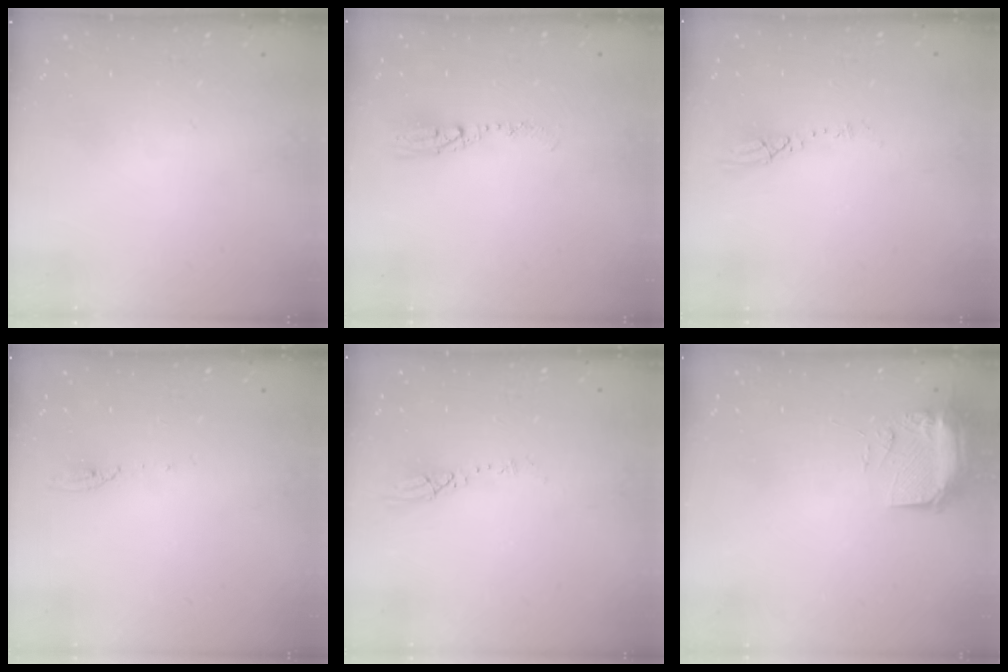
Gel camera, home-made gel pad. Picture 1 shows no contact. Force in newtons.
{"total": 6.3, "press": 6.0, "slide": 1.7}
{"total": 3.9, "press": 3.8, "slide": 0.4}
{"total": 4.1, "press": 4.0, "slide": 0.7}
{"total": 3.9, "press": 3.8, "slide": 0.4}
{"total": 11.0, "press": 9.6, "slide": 5.4}